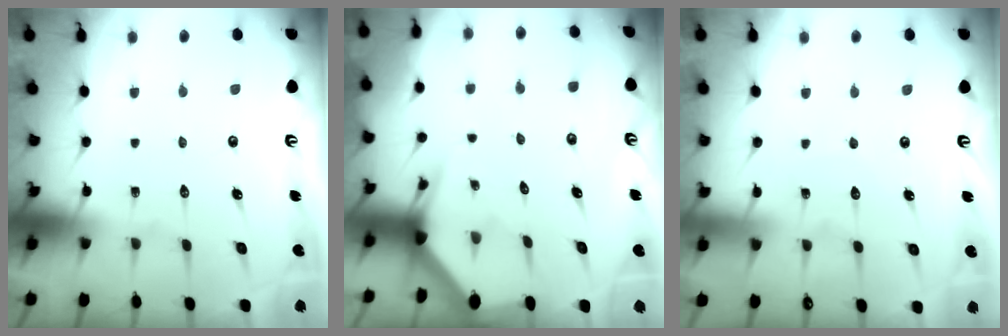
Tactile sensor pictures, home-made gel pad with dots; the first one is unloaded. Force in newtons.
{"total": 3.0, "press": 3.0, "slide": 0.1}
{"total": 2.5, "press": 2.5, "slide": 0.3}